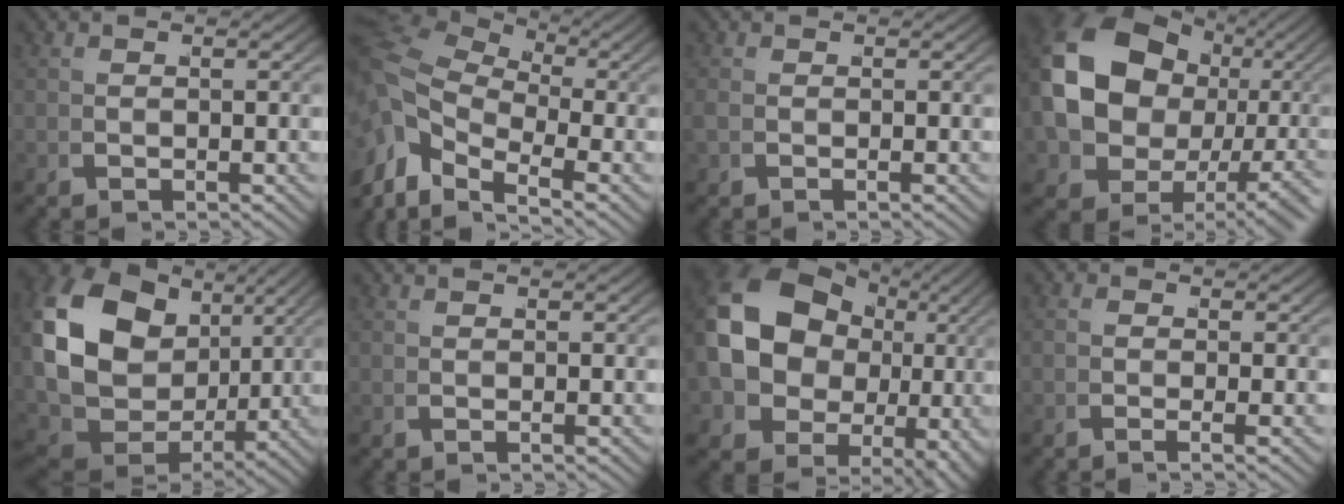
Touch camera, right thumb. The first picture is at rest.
{"total": 7.9, "force": [-0.9, 5.6, 5.5], "torque": [-0.110, -0.014, -0.025]}
{"total": 0.9, "force": [-0.2, 0.8, 0.4], "torque": [-0.017, 0.000, -0.007]}
{"total": 13.1, "force": [0.5, 9.7, 8.7], "torque": [-0.194, -0.039, 0.022]}
{"total": 16.4, "force": [1.2, 11.0, 12.0], "torque": [-0.252, -0.032, 0.033]}
{"total": 1.0, "force": [0.7, -0.7, 0.0], "torque": [0.005, 0.009, 0.007]}
{"total": 15.5, "force": [0.9, 12.0, 9.8], "torque": [-0.226, -0.054, 0.025]}
{"total": 0.7, "force": [-0.2, -0.6, 0.2], "torque": [0.008, 0.007, -0.015]}